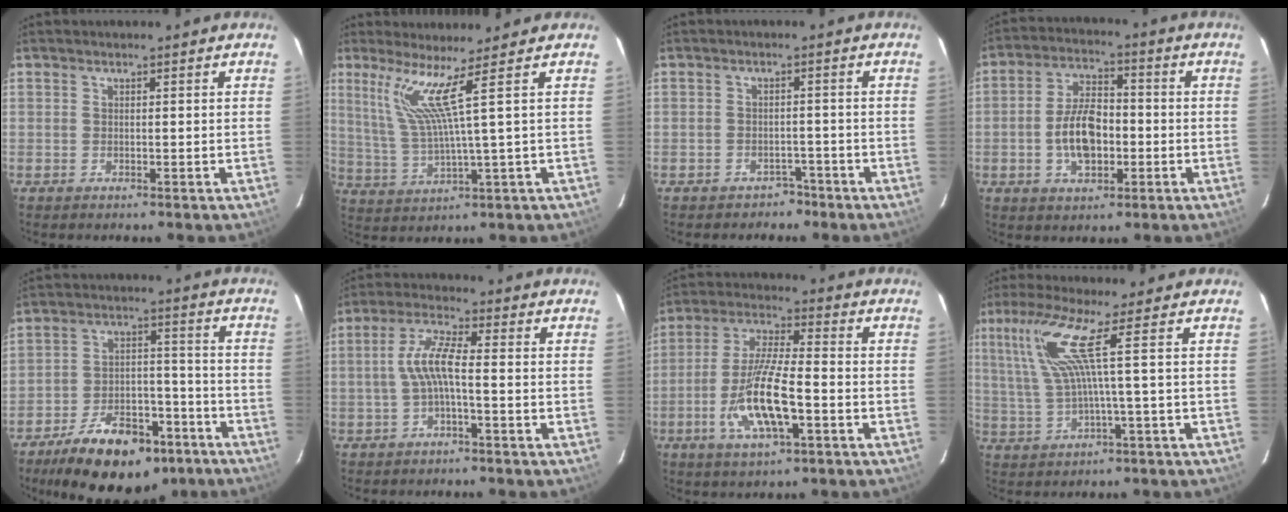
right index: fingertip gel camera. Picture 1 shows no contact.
{"total": 6.8, "force": [3.8, -2.0, 5.3], "torque": [-0.102, -0.006, 0.092]}
{"total": 4.0, "force": [-3.0, 2.7, 0.2], "torque": [-0.006, 0.019, -0.033]}
{"total": 10.0, "force": [-2.1, 5.6, 8.0], "torque": [-0.154, 0.014, -0.032]}
{"total": 18.3, "force": [-12.8, 9.2, 9.2], "torque": [-0.170, 0.021, -0.181]}
{"total": 5.9, "force": [-1.3, 0.9, 5.7], "torque": [-0.124, 0.012, -0.024]}
{"total": 12.7, "force": [-4.3, 3.1, 11.5], "torque": [-0.239, -0.008, -0.078]}
{"total": 7.6, "force": [2.1, -1.4, 7.2], "torque": [-0.152, 0.003, 0.057]}